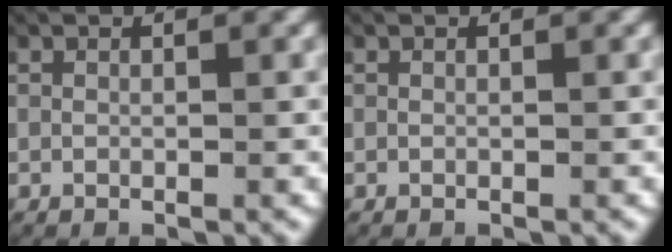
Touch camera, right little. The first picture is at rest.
{"total": 0.0}